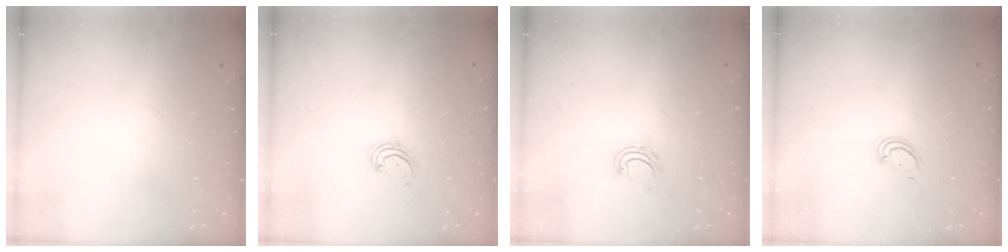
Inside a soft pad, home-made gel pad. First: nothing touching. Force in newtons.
{"total": 1.7, "press": 1.6, "slide": 0.2}
{"total": 6.1, "press": 6.0, "slide": 1.1}
{"total": 2.8, "press": 2.8, "slide": 0.2}